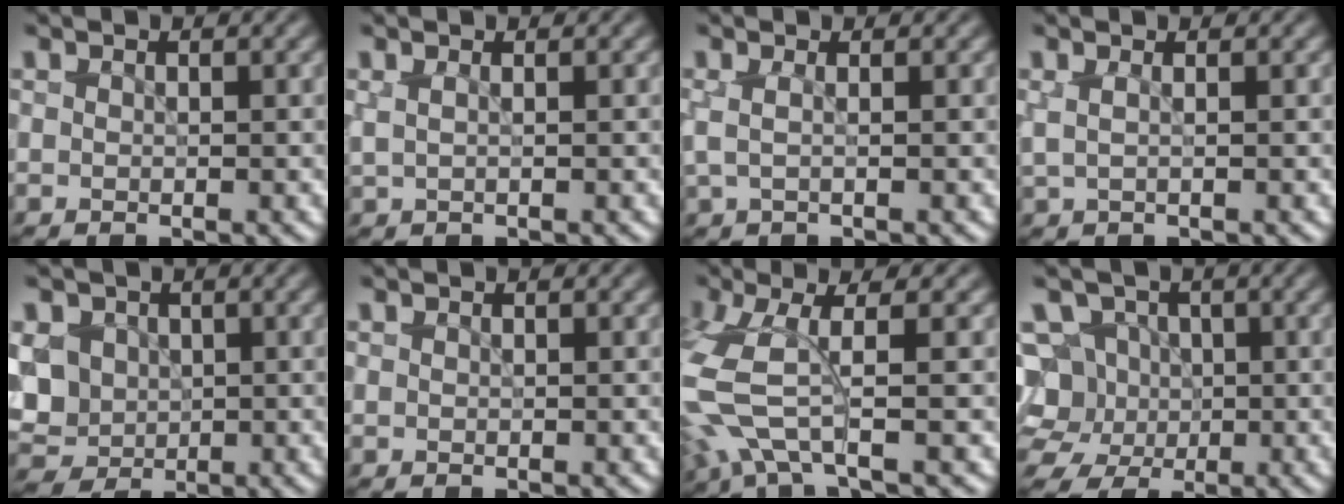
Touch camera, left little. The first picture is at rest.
{"total": 0.6, "force": [0.3, 0.1, 0.5], "torque": [-0.009, 0.003, 0.003]}
{"total": 1.1, "force": [0.2, 0.3, 1.0], "torque": [-0.022, 0.002, 0.002]}
{"total": 0.9, "force": [0.4, 0.2, 0.8], "torque": [-0.014, 0.003, 0.003]}
{"total": 6.5, "force": [0.9, 5.6, 3.0], "torque": [-0.065, 0.017, 0.011]}
{"total": 0.0}
{"total": 6.2, "force": [-1.1, 2.0, 5.7], "torque": [-0.149, -0.001, -0.027]}
{"total": 8.4, "force": [0.9, 7.4, 3.8], "torque": [-0.062, 0.035, -0.024]}